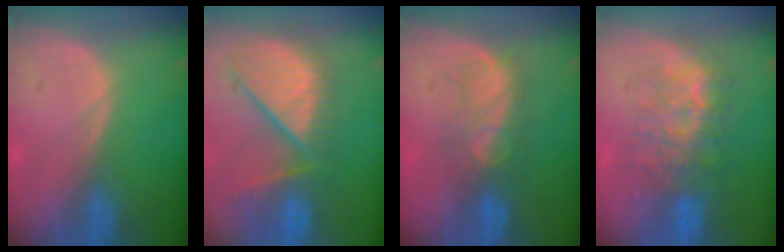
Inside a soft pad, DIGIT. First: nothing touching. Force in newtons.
{"total": 11.5, "press": 10.4, "slide": 5.0}
{"total": 6.1, "press": 6.0, "slide": 1.2}
{"total": 8.7, "press": 8.3, "slide": 2.5}